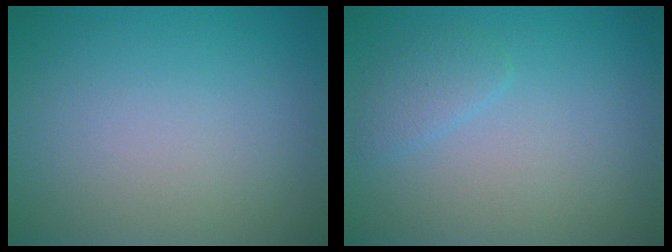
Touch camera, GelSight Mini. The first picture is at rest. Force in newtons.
{"total": 1.4, "press": 1.4, "slide": 0.1}